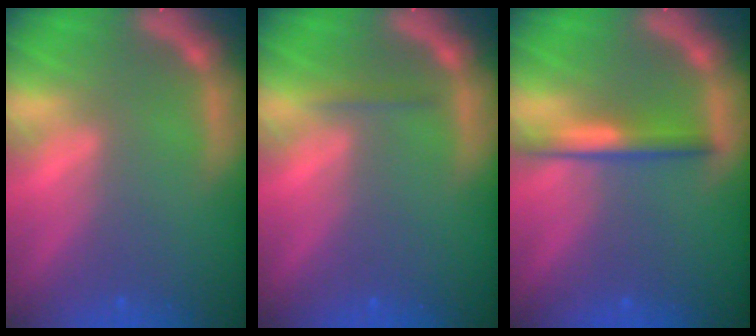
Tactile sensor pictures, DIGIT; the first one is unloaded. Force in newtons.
{"total": 0.9}
{"total": 3.0}